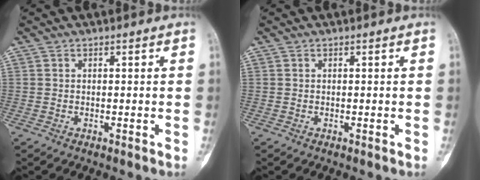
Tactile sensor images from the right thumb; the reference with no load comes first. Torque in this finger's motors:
{"motor_torque": [0.03, 0.03, 0.00, 0.00, 0.00]}